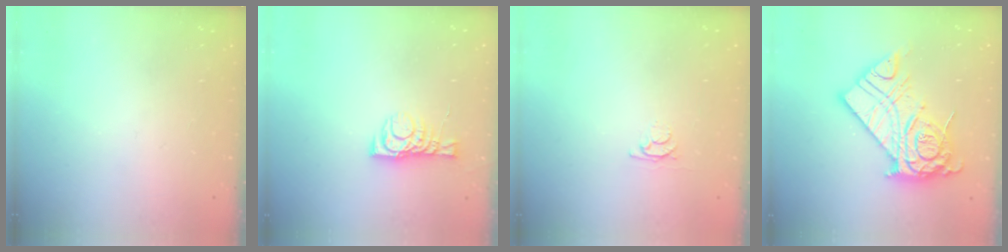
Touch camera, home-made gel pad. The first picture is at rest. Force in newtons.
{"total": 7.0, "press": 6.9, "slide": 0.5}
{"total": 3.1, "press": 3.0, "slide": 0.4}
{"total": 20.5, "press": 20.4, "slide": 2.0}